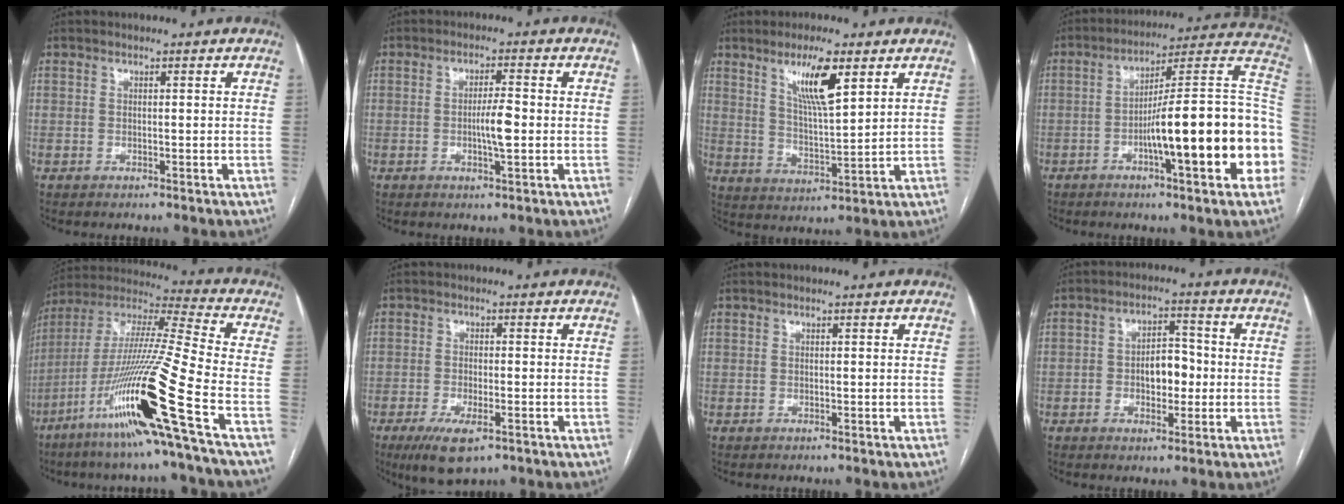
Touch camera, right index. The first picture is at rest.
{"total": 4.2, "force": [-0.6, 0.5, 4.2], "torque": [-0.073, -0.002, -0.009]}
{"total": 8.8, "force": [4.8, 1.1, 7.3], "torque": [-0.135, -0.007, 0.089]}
{"total": 21.5, "force": [-5.0, 2.5, 20.8], "torque": [-0.212, 0.032, -0.067]}
{"total": 22.6, "force": [-10.4, -1.6, 20.0], "torque": [-0.405, -0.039, -0.202]}
{"total": 6.7, "force": [-3.7, 2.0, 5.1], "torque": [-0.095, -0.014, -0.056]}
{"total": 0.0}
{"total": 6.2, "force": [-0.8, 3.4, 5.2], "torque": [-0.083, 0.020, -0.011]}